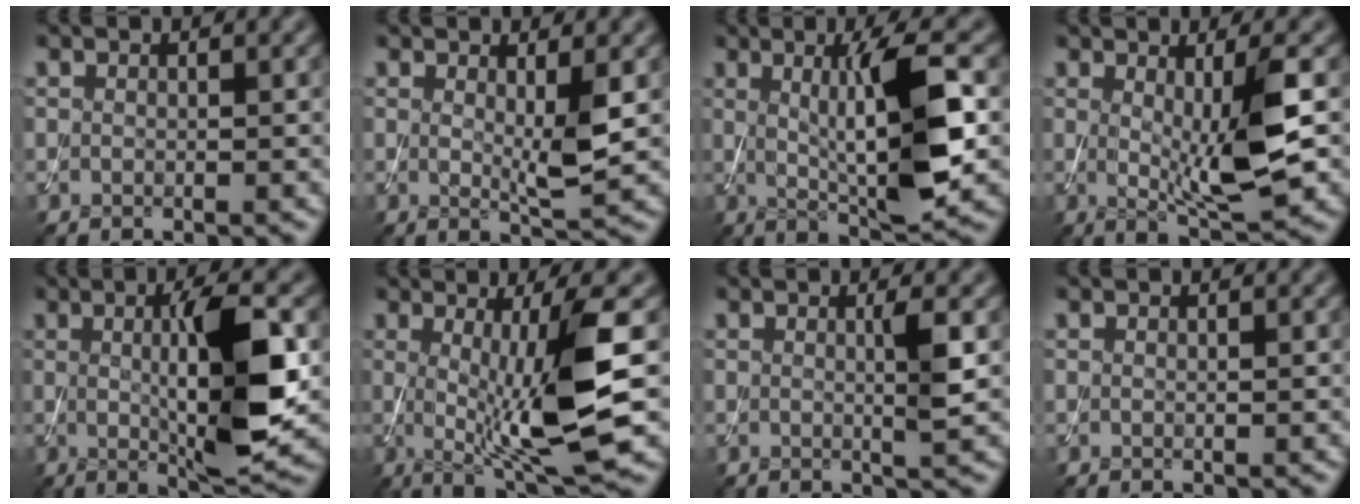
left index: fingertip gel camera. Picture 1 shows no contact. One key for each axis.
{"total": 2.9, "fx": 0.5, "fy": 0.5, "fz": 2.8, "tx": -0.050, "ty": -0.013, "tz": 0.012}
{"total": 8.3, "fx": 0.4, "fy": 1.7, "fz": 8.1, "tx": -0.125, "ty": -0.003, "tz": 0.013}
{"total": 5.7, "fx": 0.4, "fy": 1.2, "fz": 5.6, "tx": -0.094, "ty": -0.014, "tz": 0.013}
{"total": 8.7, "fx": 0.3, "fy": 1.9, "fz": 8.5, "tx": -0.126, "ty": -0.007, "tz": 0.009}
{"total": 9.7, "fx": -0.1, "fy": 1.8, "fz": 9.5, "tx": -0.146, "ty": -0.012, "tz": 0.008}
{"total": 2.2, "fx": 0.2, "fy": 0.3, "fz": 2.2, "tx": -0.036, "ty": -0.001, "tz": -0.002}
{"total": 0.0}